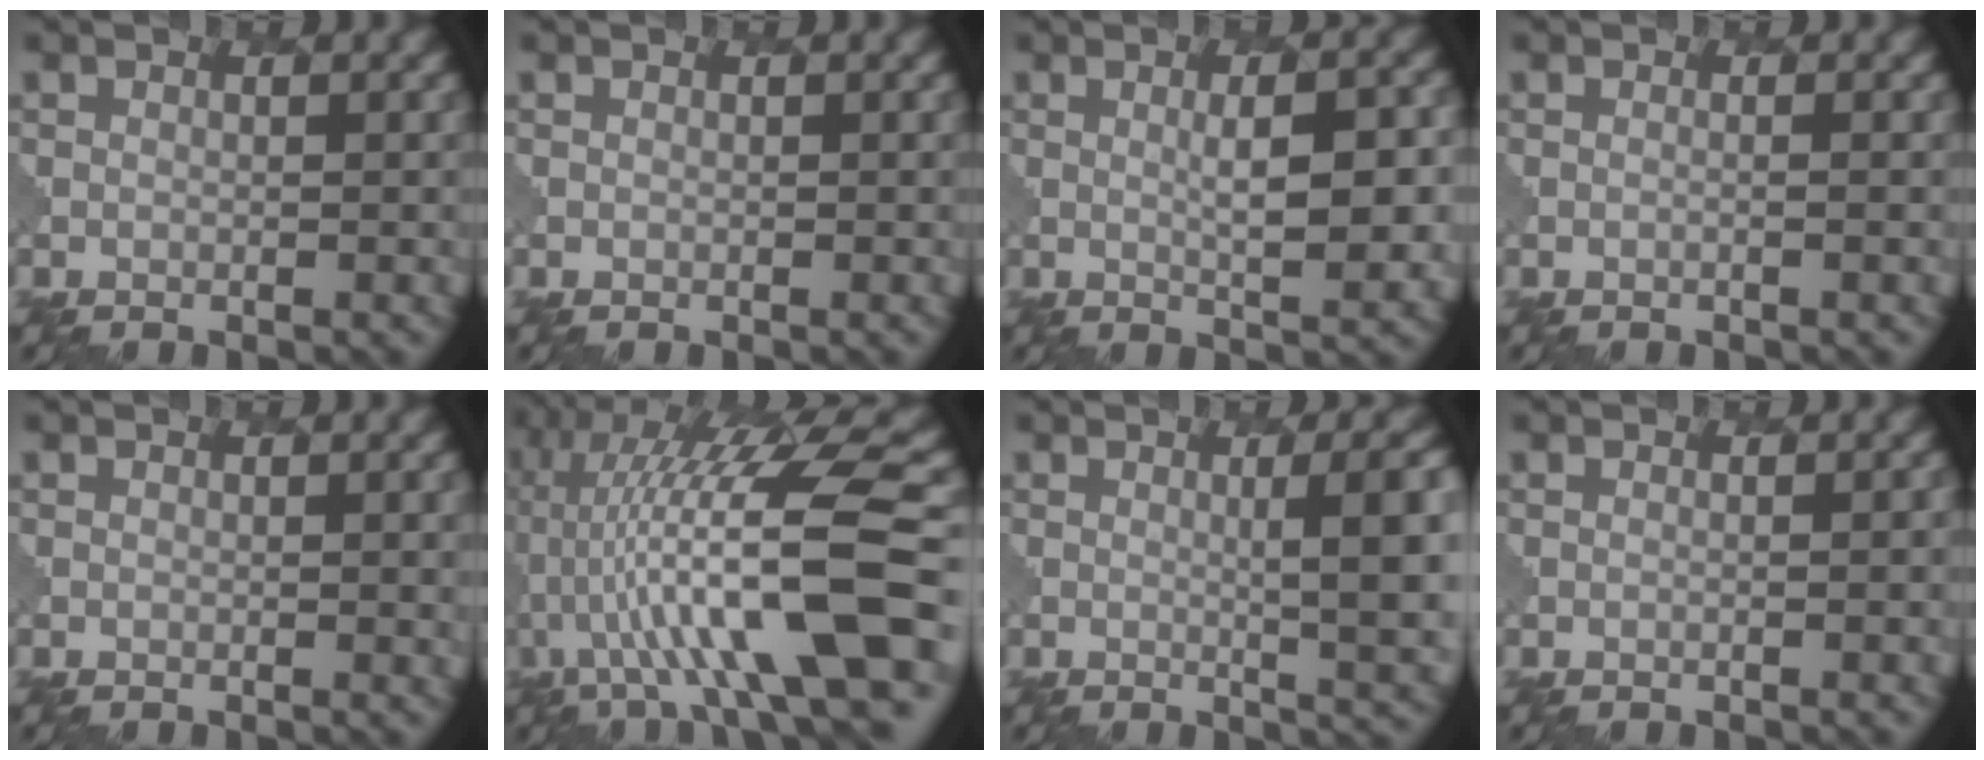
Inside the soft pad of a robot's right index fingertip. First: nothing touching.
{"total": 0.0}
{"total": 4.9, "force": [0.9, 1.0, 4.7], "torque": [-0.074, -0.001, 0.014]}
{"total": 0.8, "force": [0.3, 0.2, 0.7], "torque": [-0.006, -0.002, -0.017]}
{"total": 1.8, "force": [0.4, 0.5, 1.7], "torque": [-0.017, 0.002, 0.003]}
{"total": 15.0, "force": [-0.9, 3.0, 14.7], "torque": [-0.261, 0.037, -0.007]}
{"total": 8.3, "force": [1.1, 2.3, 7.9], "torque": [-0.085, 0.003, 0.013]}
{"total": 0.9, "force": [0.1, 0.2, 0.8], "torque": [-0.004, 0.006, -0.007]}